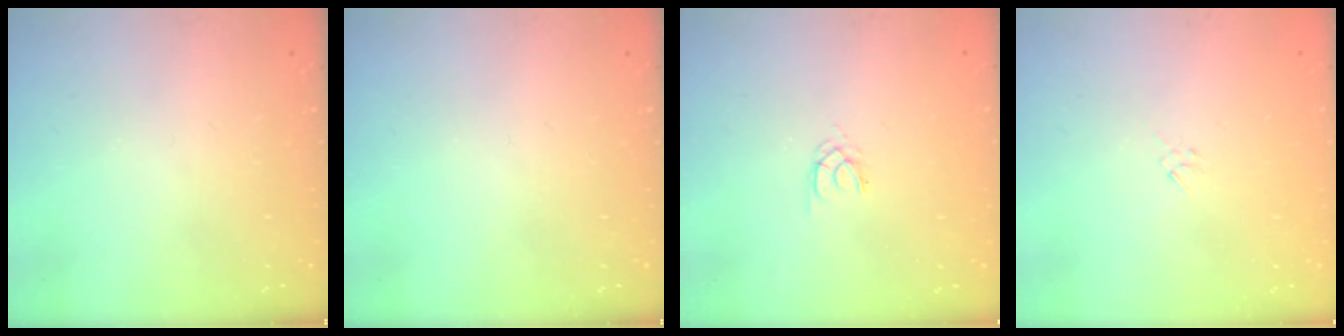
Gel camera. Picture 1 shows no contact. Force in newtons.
{"total": 0.0}
{"total": 1.3, "press": 1.2, "slide": 0.3}
{"total": 1.3, "press": 1.3, "slide": 0.4}